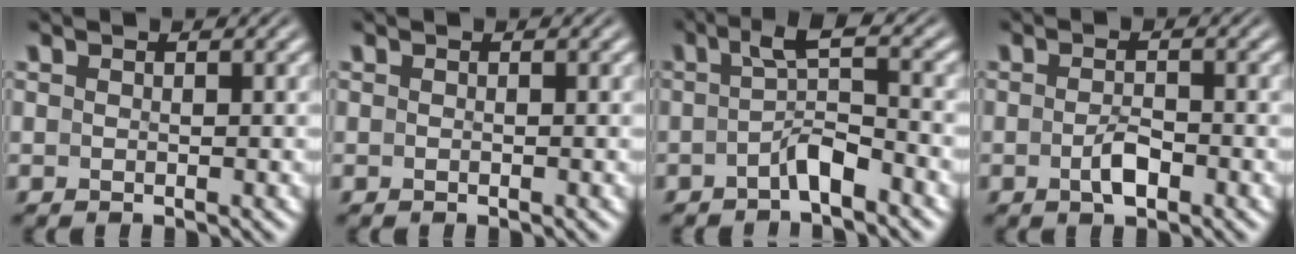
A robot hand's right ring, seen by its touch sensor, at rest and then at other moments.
{"total": 0.0}
{"total": 2.5, "force": [-0.3, 0.2, 2.5], "torque": [-0.044, -0.004, -0.005]}
{"total": 2.0, "force": [-1.1, 0.4, 1.6], "torque": [-0.024, -0.002, -0.019]}